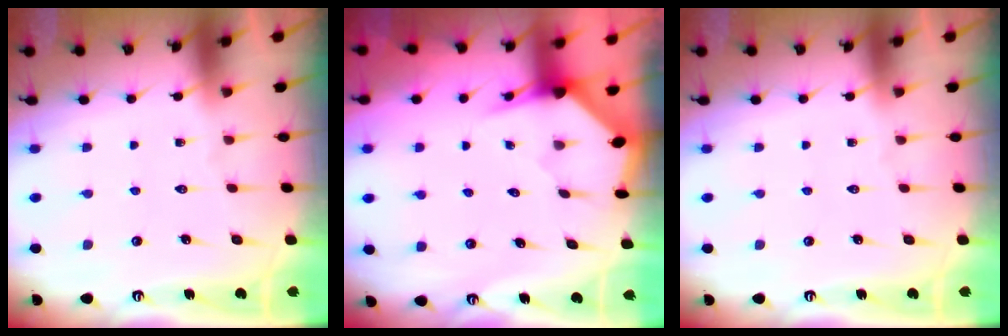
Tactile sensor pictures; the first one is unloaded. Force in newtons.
{"total": 3.3, "press": 3.3, "slide": 0.3}
{"total": 0.0}